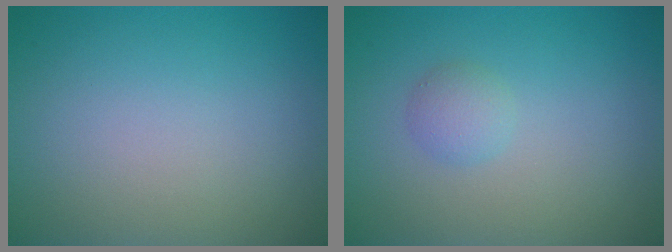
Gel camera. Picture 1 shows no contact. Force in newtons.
{"total": 1.4, "press": 1.4, "slide": 0.0}